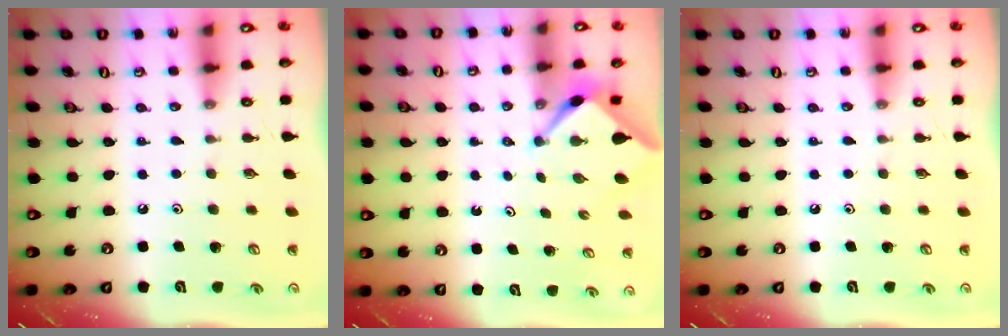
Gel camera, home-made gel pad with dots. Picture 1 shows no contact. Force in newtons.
{"total": 2.4, "press": 2.4, "slide": 0.3}
{"total": 0.0}